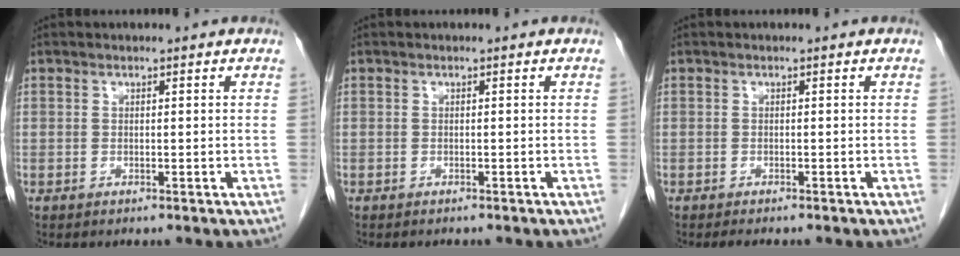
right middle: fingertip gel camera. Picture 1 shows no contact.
{"total": 1.3, "force": [-1.1, 0.4, 0.5], "torque": [-0.013, -0.003, -0.011]}
{"total": 2.5, "force": [-2.2, 0.6, 1.2], "torque": [-0.015, -0.004, -0.022]}